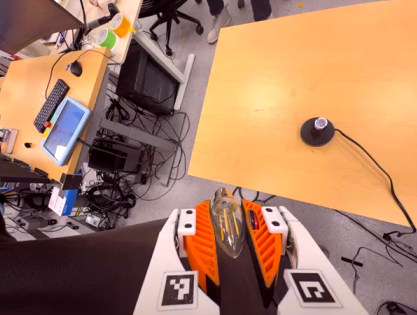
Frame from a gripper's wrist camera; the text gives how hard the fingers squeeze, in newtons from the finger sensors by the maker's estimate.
{"total": 13.7, "left": 14.0, "right": 13.4}